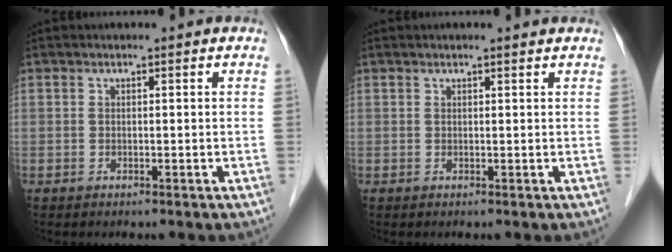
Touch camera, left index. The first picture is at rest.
{"total": 1.4, "force": [1.3, -0.1, 0.6], "torque": [-0.011, 0.009, 0.022]}